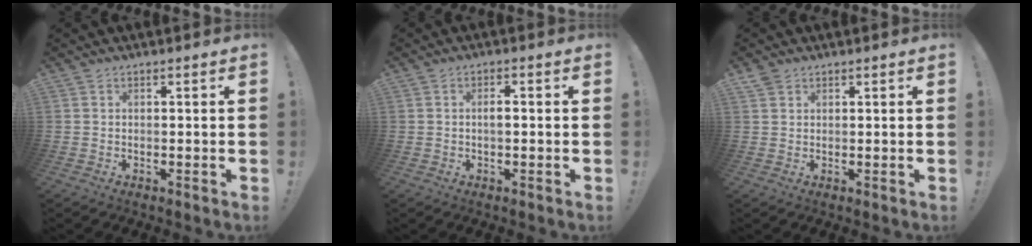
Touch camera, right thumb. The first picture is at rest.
{"total": 2.1, "force": [-0.4, 0.6, 2.0], "torque": [-0.031, 0.004, -0.010]}
{"total": 2.0, "force": [1.6, 1.0, 0.7], "torque": [-0.013, -0.005, 0.029]}